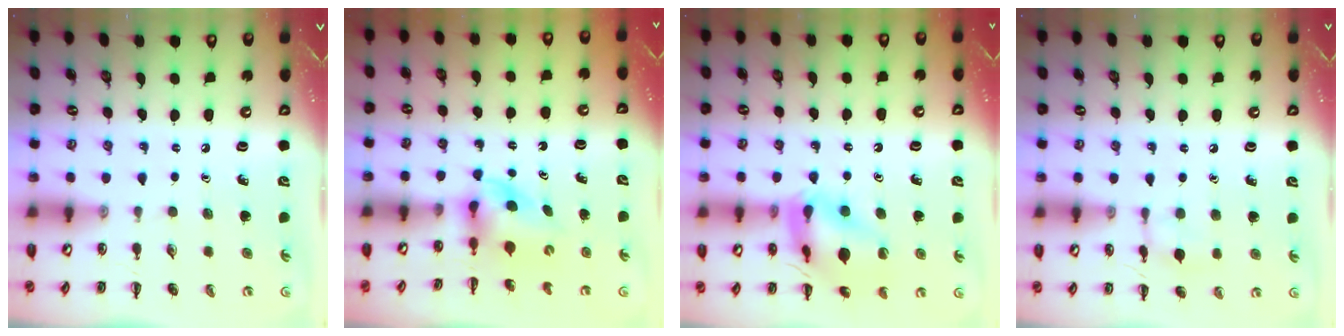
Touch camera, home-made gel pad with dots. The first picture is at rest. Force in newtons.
{"total": 3.2, "press": 3.0, "slide": 1.1}
{"total": 14.1, "press": 14.0, "slide": 1.8}
{"total": 7.5, "press": 7.3, "slide": 1.7}